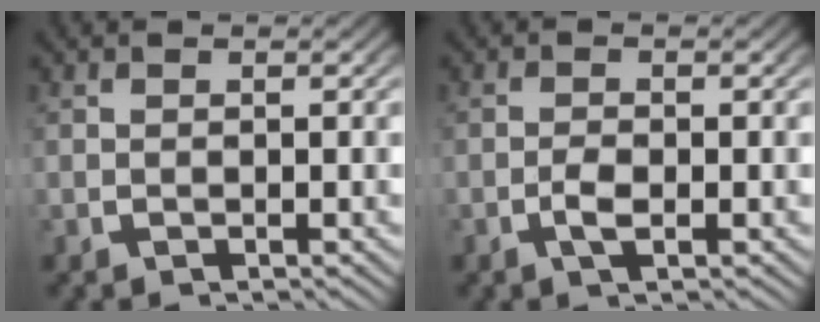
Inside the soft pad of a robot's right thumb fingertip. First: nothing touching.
{"total": 1.6, "force": [-0.6, 0.7, 1.3], "torque": [-0.030, -0.007, -0.009]}